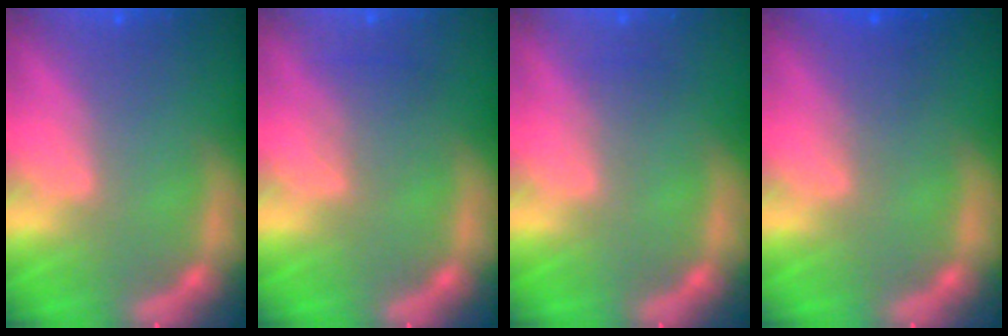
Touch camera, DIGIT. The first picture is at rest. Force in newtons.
{"total": 2.0}
{"total": 1.0}
{"total": 2.0}